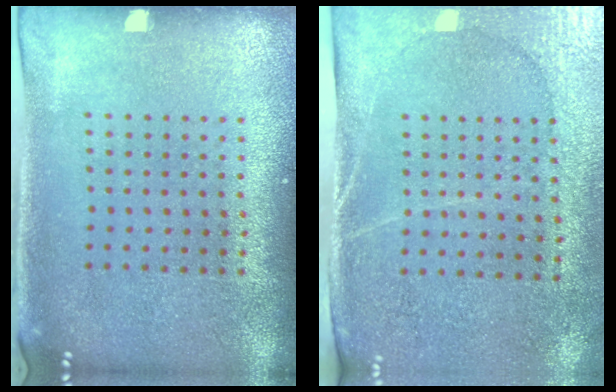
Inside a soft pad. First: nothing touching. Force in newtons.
{"total": 2.9, "press": 2.5, "slide": 1.4}